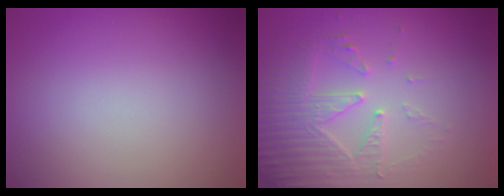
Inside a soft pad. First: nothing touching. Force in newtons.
{"total": 5.2, "press": 3.7, "slide": 3.6}